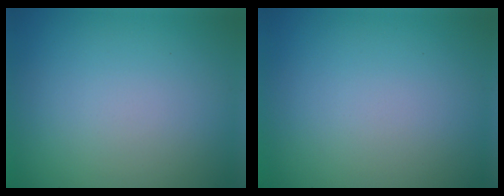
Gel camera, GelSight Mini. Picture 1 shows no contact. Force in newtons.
{"total": 0.0}